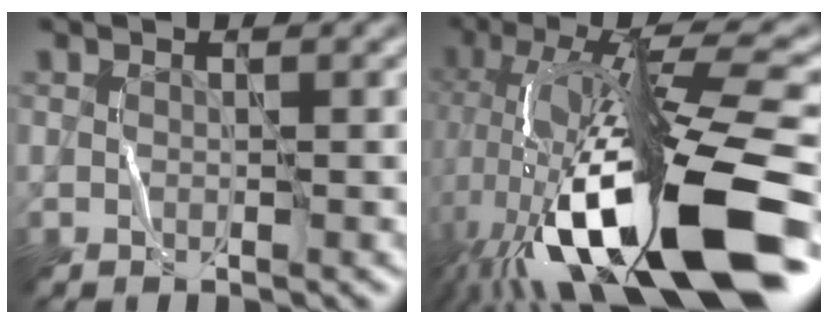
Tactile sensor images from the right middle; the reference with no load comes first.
{"total": 16.9, "force": [-5.3, 4.5, 15.3], "torque": [-0.266, 0.031, -0.091]}